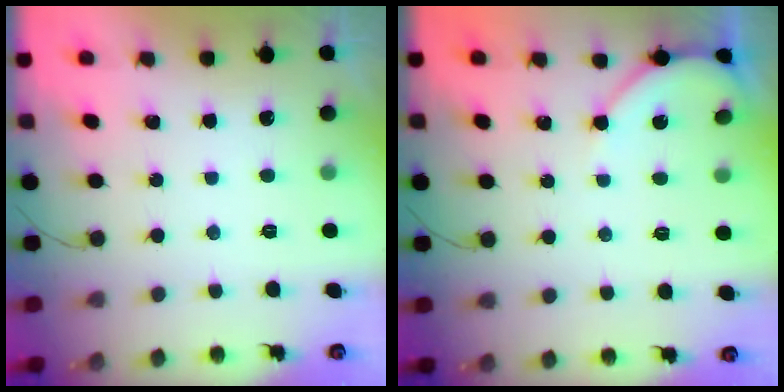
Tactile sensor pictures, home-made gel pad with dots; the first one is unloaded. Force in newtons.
{"total": 3.9, "press": 3.9, "slide": 0.4}